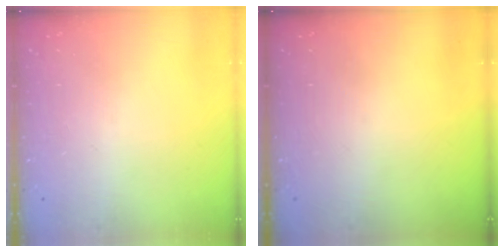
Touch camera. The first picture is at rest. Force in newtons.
{"total": 0.0}